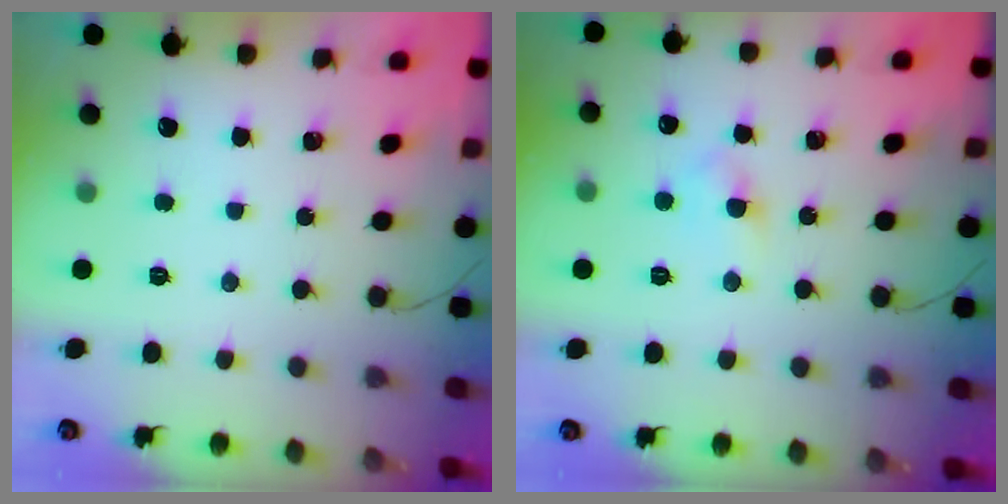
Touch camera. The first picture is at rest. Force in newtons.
{"total": 3.4, "press": 3.2, "slide": 1.1}